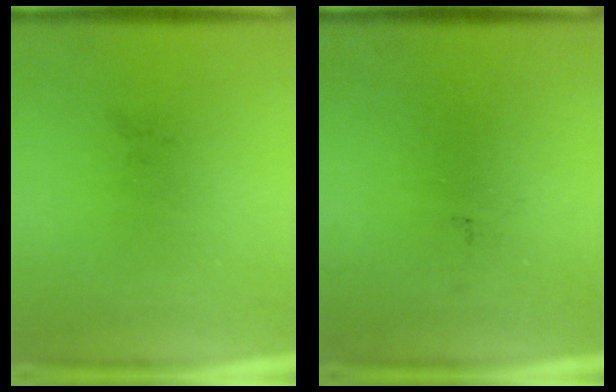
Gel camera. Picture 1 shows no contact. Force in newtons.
{"total": 0.0}